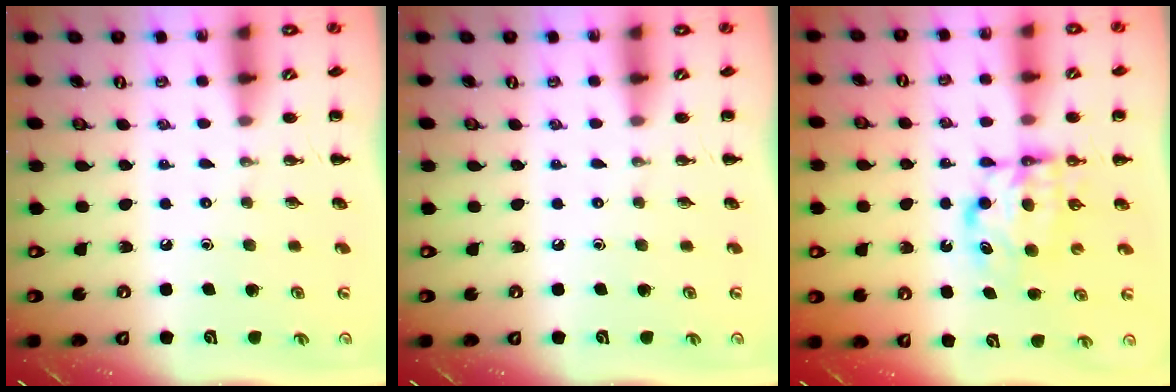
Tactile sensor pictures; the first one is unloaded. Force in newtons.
{"total": 0.0}
{"total": 6.4, "press": 6.4, "slide": 0.3}